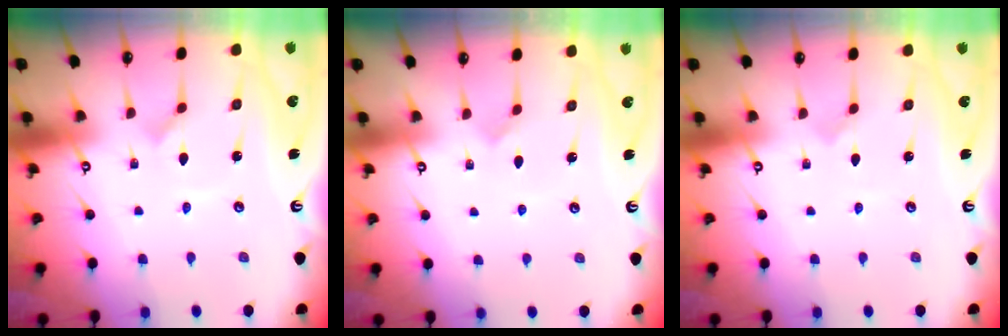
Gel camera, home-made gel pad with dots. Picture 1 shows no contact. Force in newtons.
{"total": 2.8, "press": 2.8, "slide": 0.3}
{"total": 0.0}